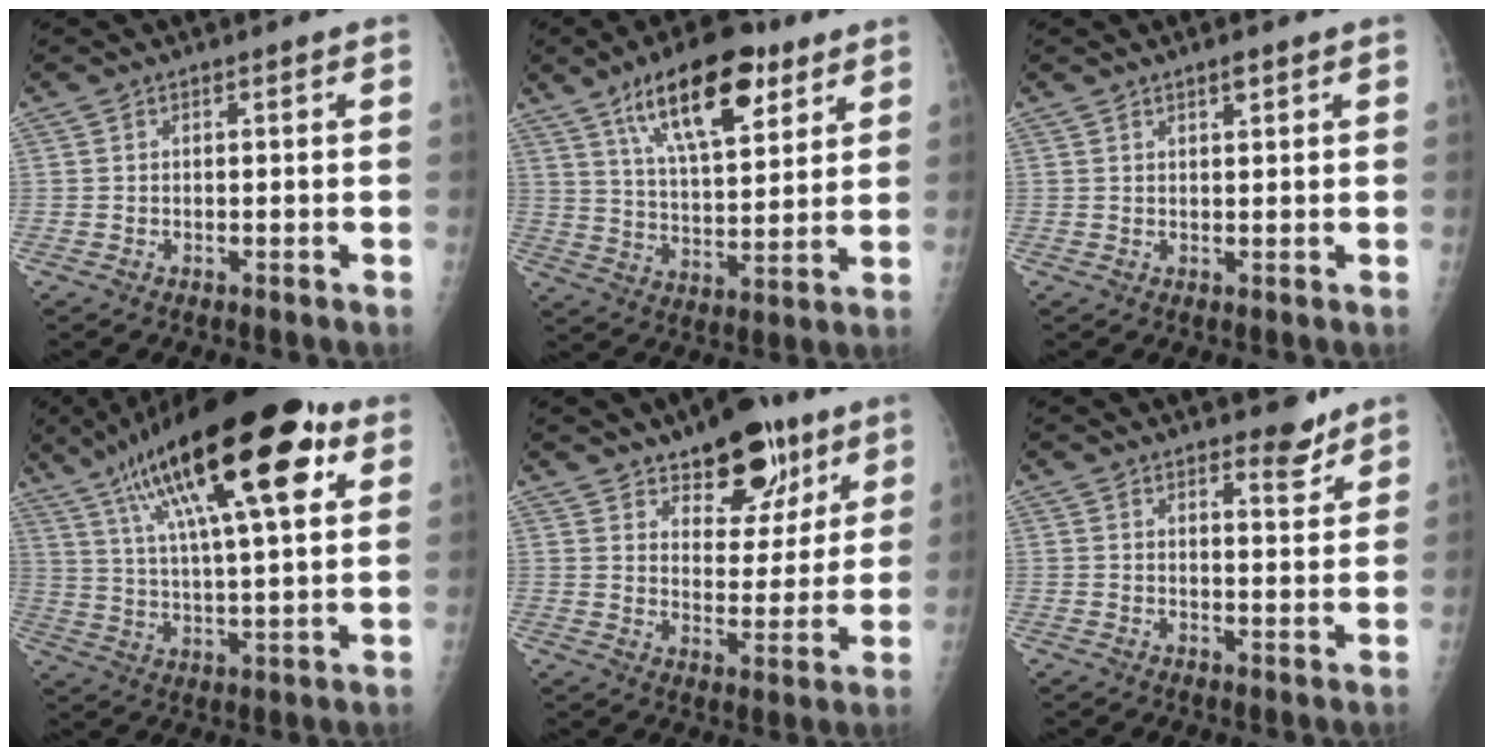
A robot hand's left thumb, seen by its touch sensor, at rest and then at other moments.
{"total": 17.8, "force": [9.9, 7.1, 13.0], "torque": [-0.176, -0.036, 0.166]}
{"total": 1.7, "force": [1.1, 0.5, 1.1], "torque": [-0.012, -0.006, 0.018]}
{"total": 26.5, "force": [13.1, 7.7, 21.6], "torque": [-0.341, -0.011, 0.215]}
{"total": 13.7, "force": [8.8, 7.2, 7.7], "torque": [-0.056, -0.050, 0.133]}
{"total": 4.5, "force": [3.6, 1.5, 2.2], "torque": [-0.013, -0.028, 0.050]}